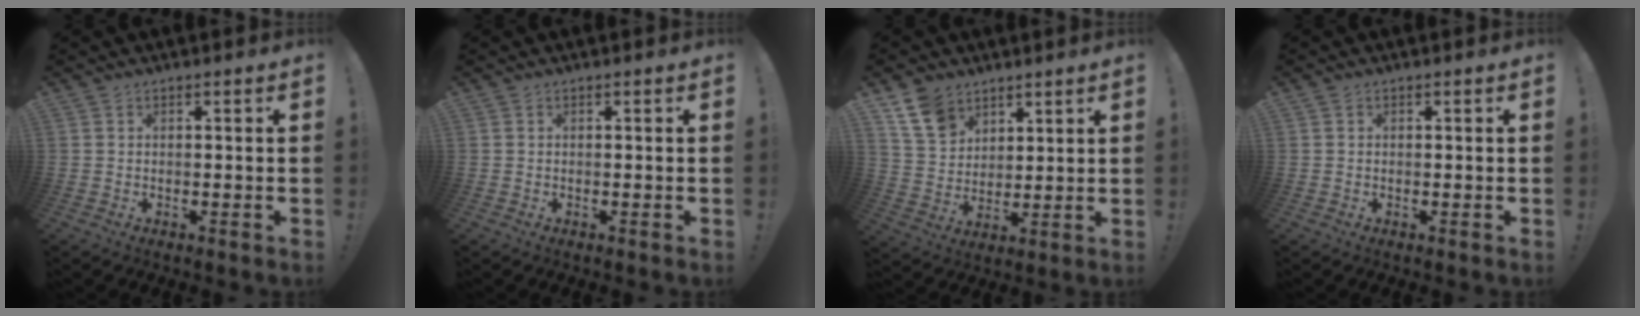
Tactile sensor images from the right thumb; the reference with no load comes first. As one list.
[{"total": 0.0}, {"total": 11.1, "force": [7.2, 7.3, 4.1], "torque": [-0.077, -0.037, 0.143]}, {"total": 0.0}]